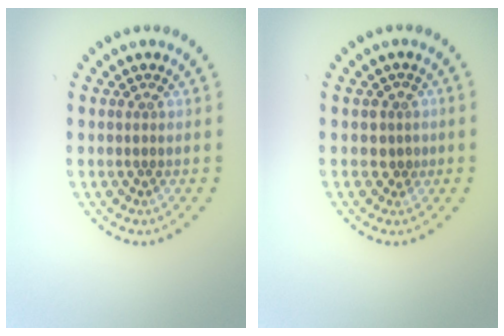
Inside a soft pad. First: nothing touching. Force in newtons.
{"total": 1.4, "press": 1.2, "slide": 0.7}